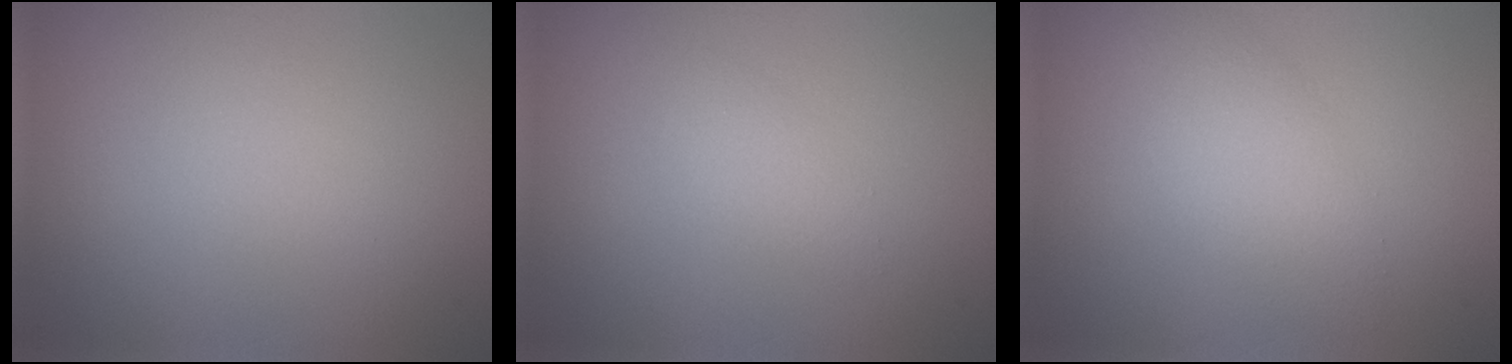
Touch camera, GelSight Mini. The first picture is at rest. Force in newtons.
{"total": 1.1, "press": 1.1, "slide": 0.0}
{"total": 3.2, "press": 3.2, "slide": 0.1}